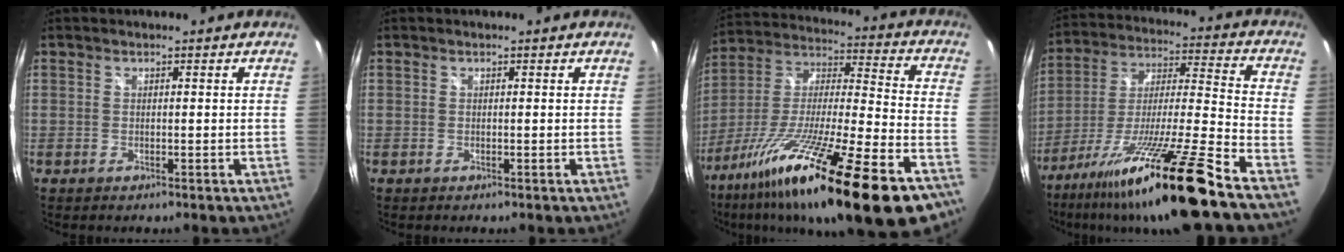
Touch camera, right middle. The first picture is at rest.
{"total": 0.0}
{"total": 32.2, "force": [-20.8, 3.9, 24.3], "torque": [-0.404, -0.075, -0.339]}
{"total": 22.0, "force": [-15.7, -1.4, 15.3], "torque": [-0.269, -0.039, -0.269]}